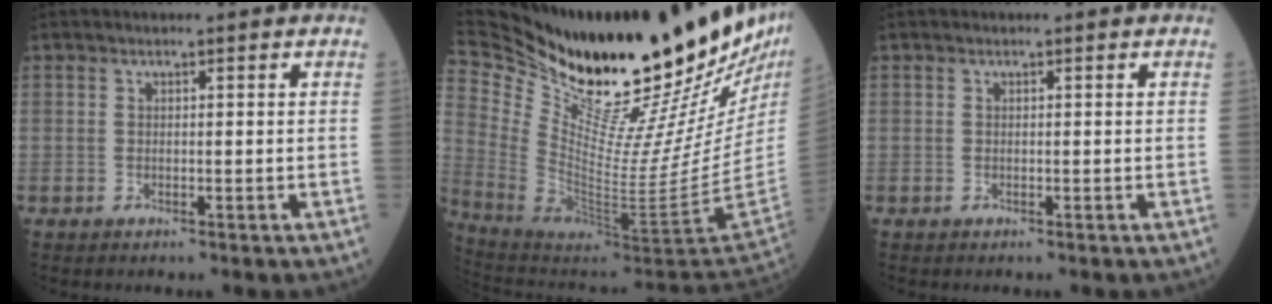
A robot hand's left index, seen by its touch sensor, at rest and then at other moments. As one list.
[{"total": 35.3, "force": [29.4, 2.4, 19.4], "torque": [-0.318, -0.134, 0.430]}, {"total": 0.0}]